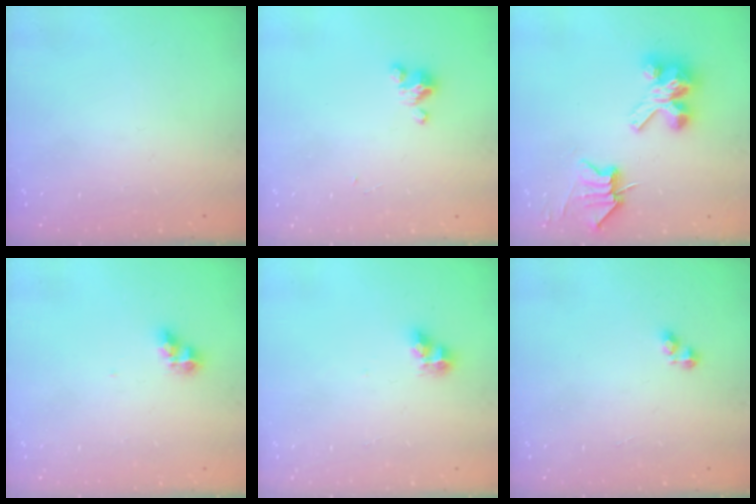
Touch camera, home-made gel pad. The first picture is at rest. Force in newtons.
{"total": 2.3, "press": 2.2, "slide": 0.4}
{"total": 9.8, "press": 9.8, "slide": 1.0}
{"total": 6.4, "press": 6.3, "slide": 0.5}
{"total": 6.0, "press": 6.0, "slide": 0.1}
{"total": 2.4, "press": 2.4, "slide": 0.3}